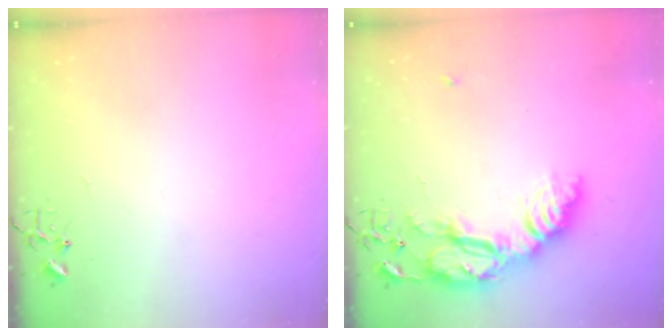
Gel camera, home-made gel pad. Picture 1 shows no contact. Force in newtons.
{"total": 20.7, "press": 20.6, "slide": 1.8}